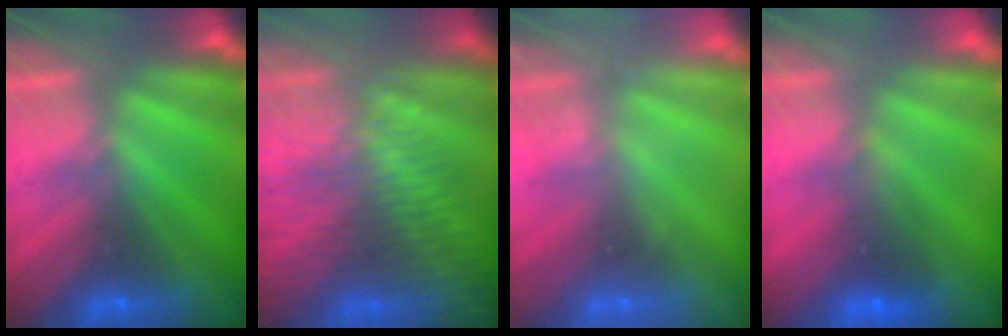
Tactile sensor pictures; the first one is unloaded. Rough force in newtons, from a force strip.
{"total": 9.0}
{"total": 2.1}
{"total": 1.8}